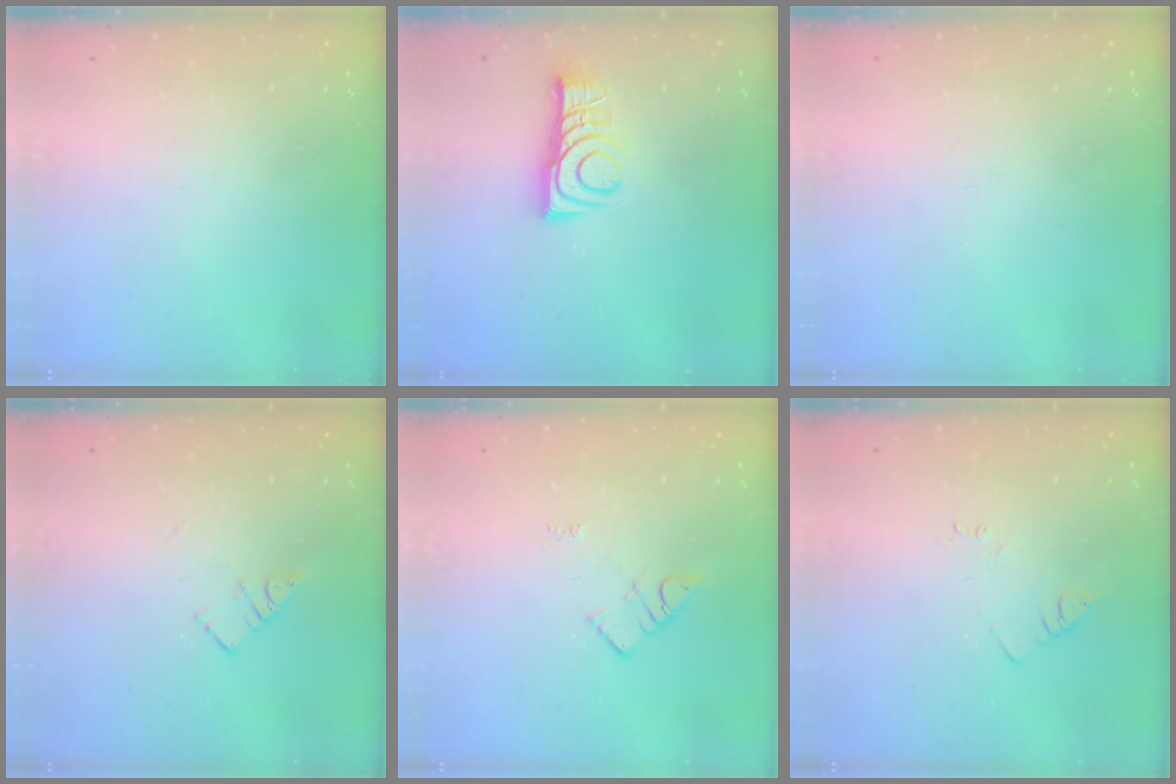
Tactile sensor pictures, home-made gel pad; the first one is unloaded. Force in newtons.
{"total": 9.1, "press": 9.1, "slide": 0.4}
{"total": 0.0}
{"total": 4.6, "press": 4.6, "slide": 0.2}
{"total": 3.0, "press": 3.0, "slide": 0.2}
{"total": 2.7, "press": 2.7, "slide": 0.4}